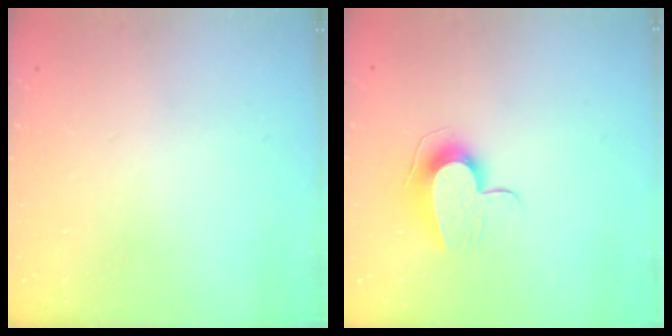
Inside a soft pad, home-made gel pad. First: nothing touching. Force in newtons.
{"total": 9.4, "press": 9.4, "slide": 0.6}